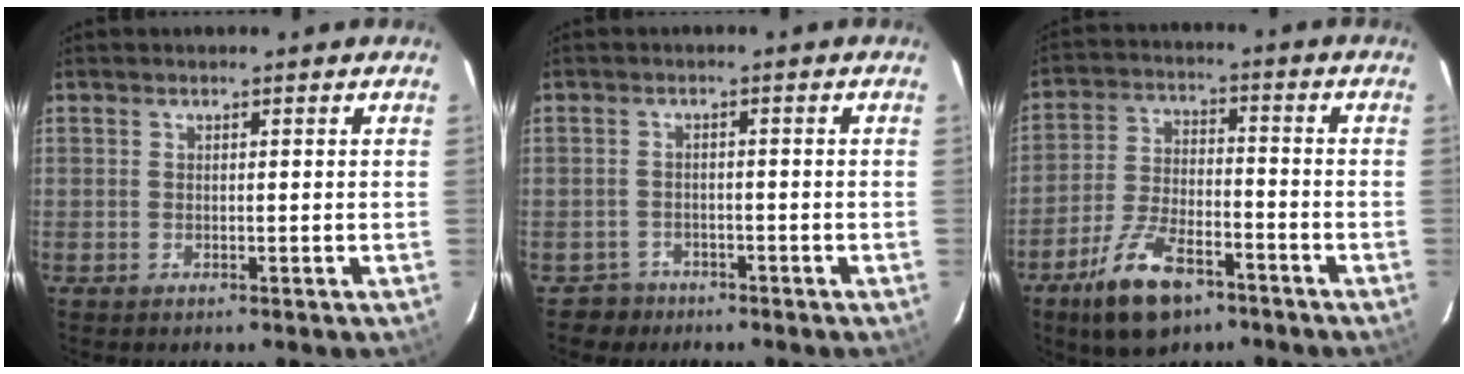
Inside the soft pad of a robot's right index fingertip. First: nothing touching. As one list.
[{"total": 3.1, "force": [-2.1, 2.3, -0.4], "torque": [-0.001, 0.011, -0.033]}, {"total": 12.6, "force": [-8.0, 5.5, 8.1], "torque": [-0.177, -0.009, -0.143]}]